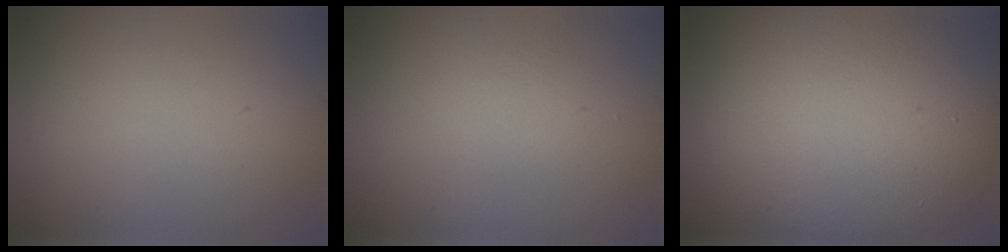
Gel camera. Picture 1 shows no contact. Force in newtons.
{"total": 1.2, "press": 1.2, "slide": 0.0}
{"total": 14.0, "press": 13.9, "slide": 0.9}